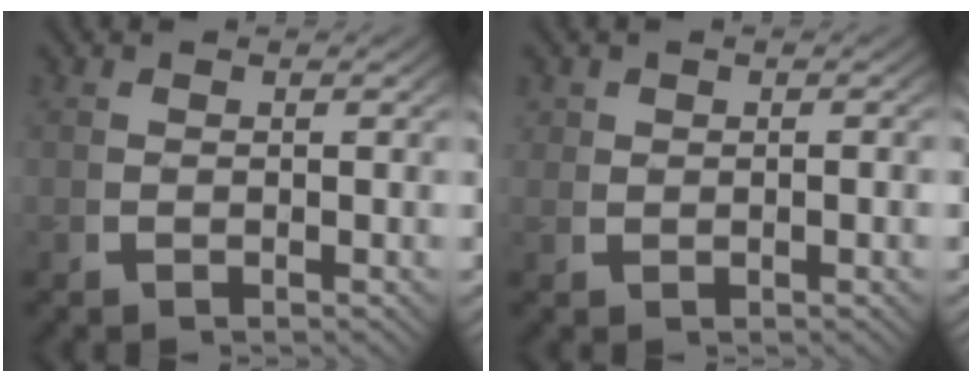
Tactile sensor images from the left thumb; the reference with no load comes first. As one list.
[{"total": 1.0, "force": [0.5, 0.7, 0.7], "torque": [-0.017, -0.005, 0.013]}]